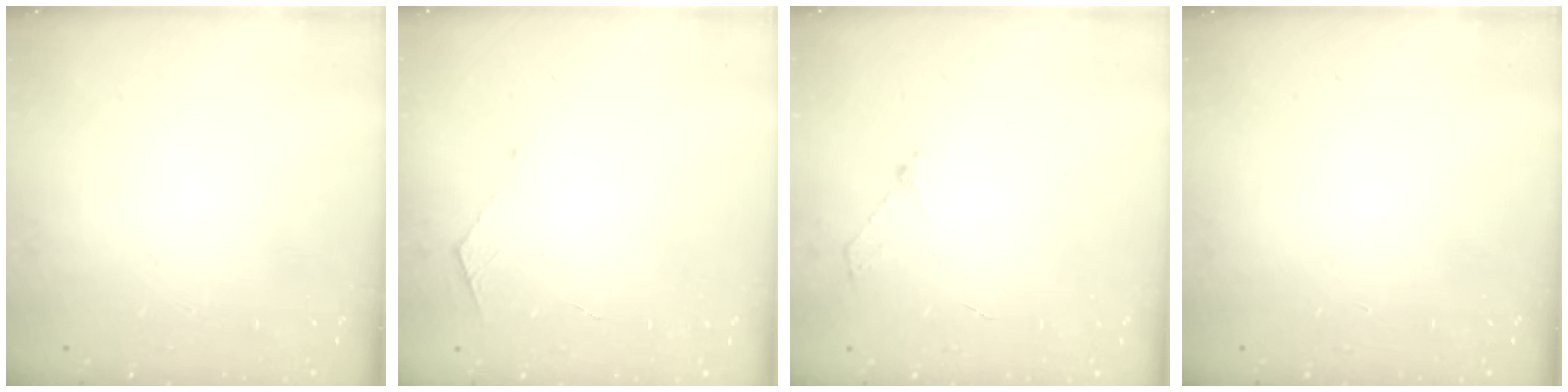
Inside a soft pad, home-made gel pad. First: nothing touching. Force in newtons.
{"total": 4.4, "press": 4.3, "slide": 0.6}
{"total": 3.0, "press": 2.9, "slide": 0.4}
{"total": 0.0}